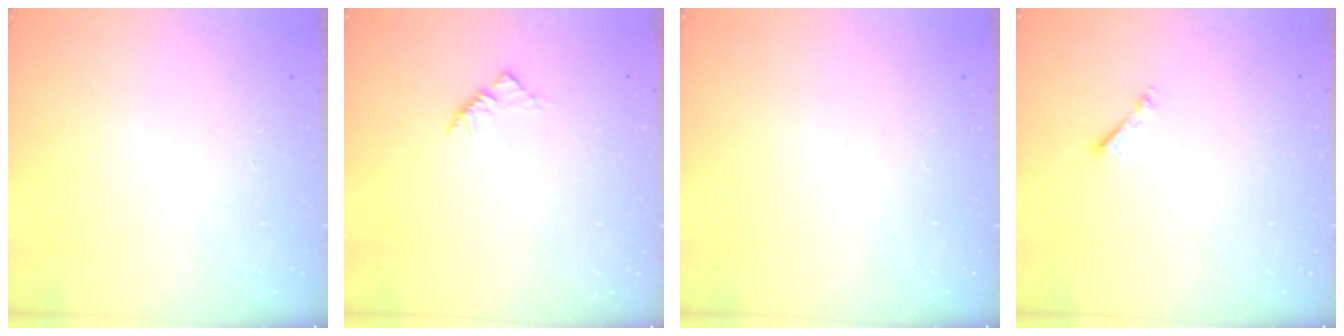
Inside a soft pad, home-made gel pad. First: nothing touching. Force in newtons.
{"total": 2.9, "press": 2.8, "slide": 0.7}
{"total": 0.0}
{"total": 0.6, "press": 0.6, "slide": 0.2}